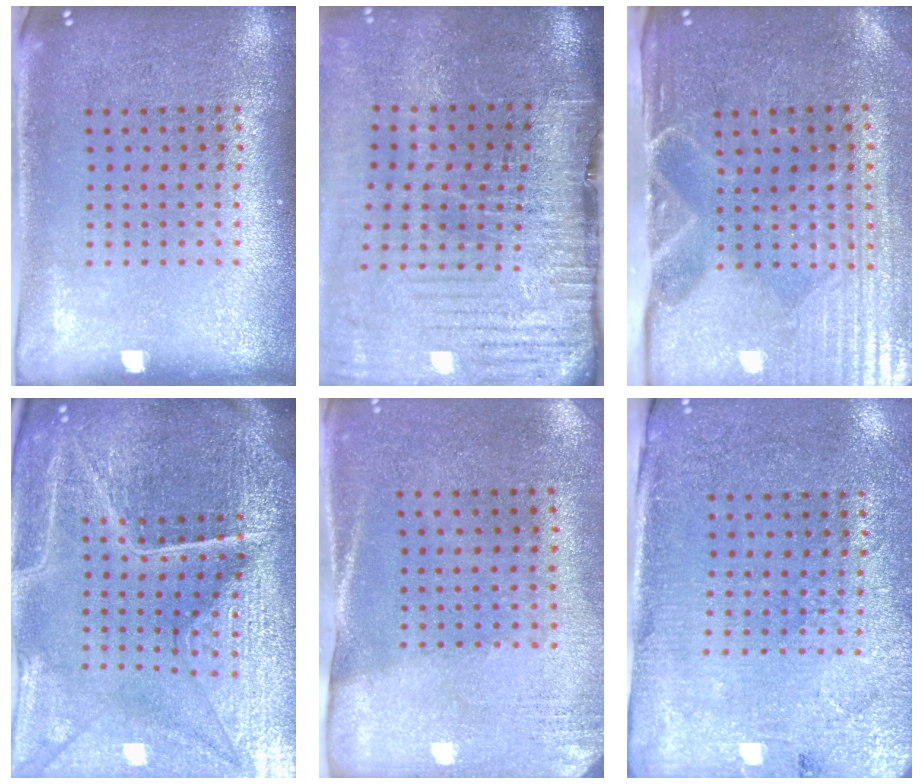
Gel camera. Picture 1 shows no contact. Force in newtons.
{"total": 4.7, "press": 3.8, "slide": 2.8}
{"total": 4.7, "press": 4.1, "slide": 2.4}
{"total": 6.1, "press": 5.4, "slide": 2.7}
{"total": 2.6, "press": 2.3, "slide": 1.3}
{"total": 2.8, "press": 2.4, "slide": 1.3}